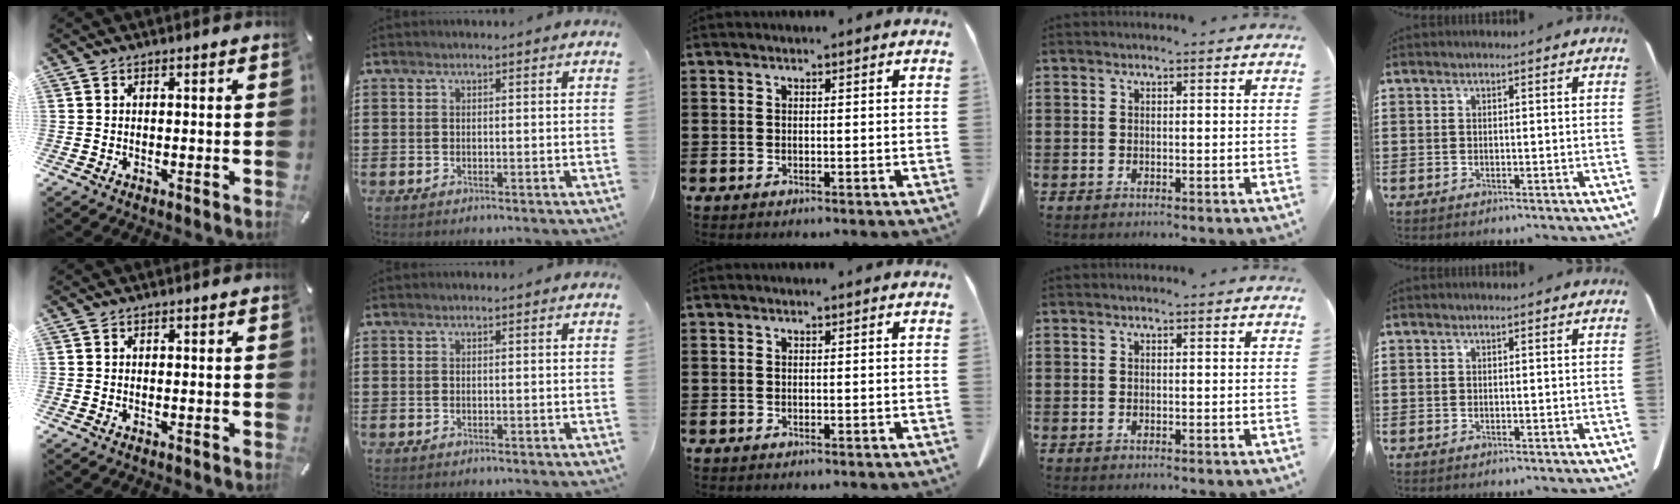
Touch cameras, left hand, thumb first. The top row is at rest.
{}